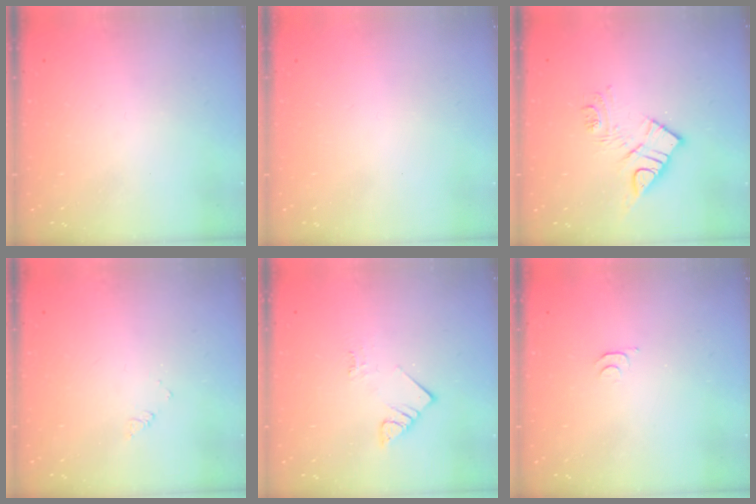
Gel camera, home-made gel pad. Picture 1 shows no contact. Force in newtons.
{"total": 1.5, "press": 1.5, "slide": 0.1}
{"total": 10.7, "press": 10.7, "slide": 0.5}
{"total": 1.7, "press": 1.6, "slide": 0.3}
{"total": 3.6, "press": 3.6, "slide": 0.5}
{"total": 3.9, "press": 3.8, "slide": 0.5}